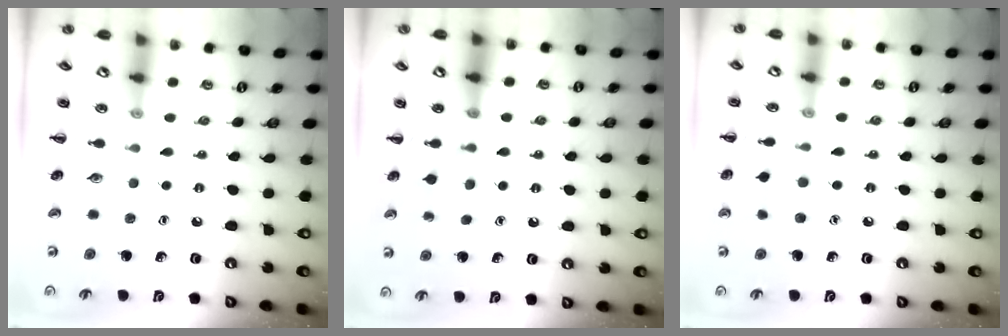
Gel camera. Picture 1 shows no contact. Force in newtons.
{"total": 3.5, "press": 3.3, "slide": 1.4}
{"total": 5.2, "press": 4.8, "slide": 2.0}